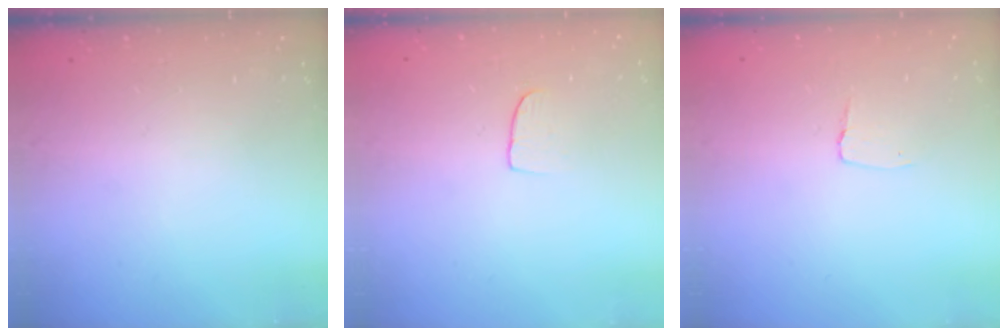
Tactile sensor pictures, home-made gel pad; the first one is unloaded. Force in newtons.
{"total": 5.9, "press": 5.9, "slide": 0.4}
{"total": 3.0, "press": 3.0, "slide": 0.3}